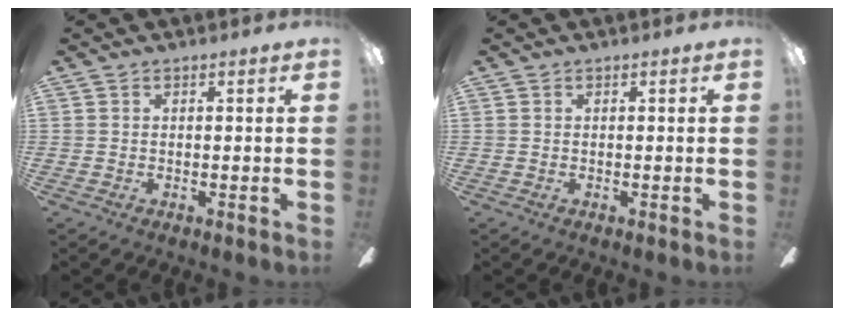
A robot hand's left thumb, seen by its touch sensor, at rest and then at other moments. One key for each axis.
{"total": 0.0}